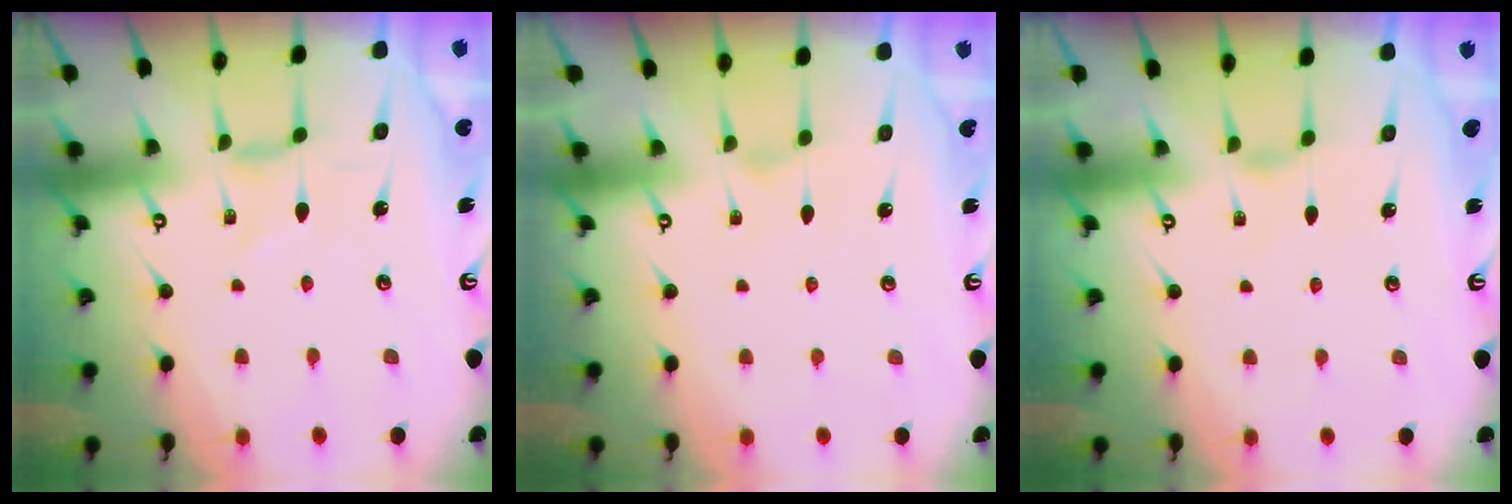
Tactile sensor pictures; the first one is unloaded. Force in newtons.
{"total": 1.0, "press": 0.9, "slide": 0.3}
{"total": 0.9, "press": 0.9, "slide": 0.3}